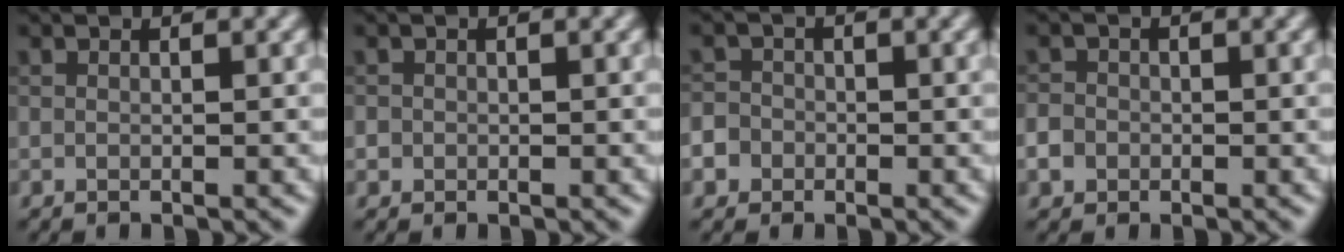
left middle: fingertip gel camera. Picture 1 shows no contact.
{"total": 0.8, "force": [-0.2, 0.8, 0.0], "torque": [0.006, -0.004, -0.003]}
{"total": 5.3, "force": [-2.6, 4.5, 1.1], "torque": [-0.014, -0.005, -0.068]}
{"total": 2.4, "force": [-0.9, 2.0, 0.8], "torque": [-0.009, 0.002, -0.019]}